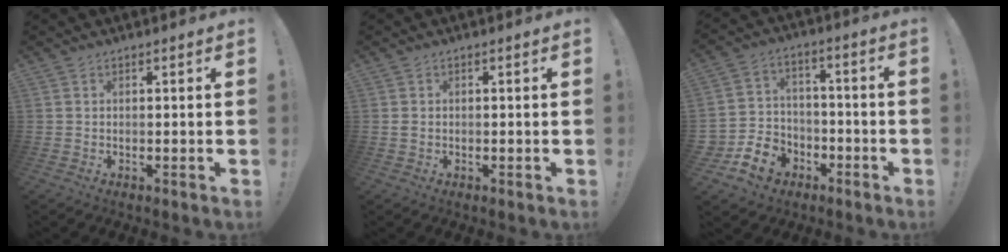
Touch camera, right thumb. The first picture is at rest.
{"total": 1.1, "force": [-0.3, 0.8, 0.6], "torque": [-0.017, 0.006, -0.005]}
{"total": 11.5, "force": [-6.1, 8.9, 3.9], "torque": [-0.068, 0.041, -0.105]}